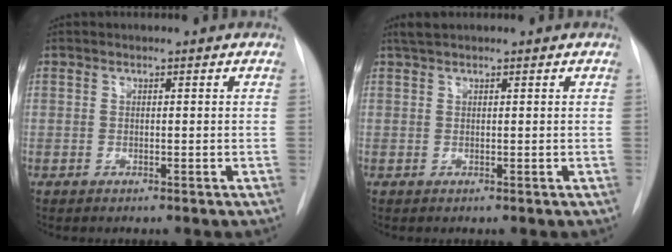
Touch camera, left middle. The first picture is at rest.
{"total": 1.7, "force": [1.4, 0.2, 0.9], "torque": [-0.022, 0.013, 0.029]}